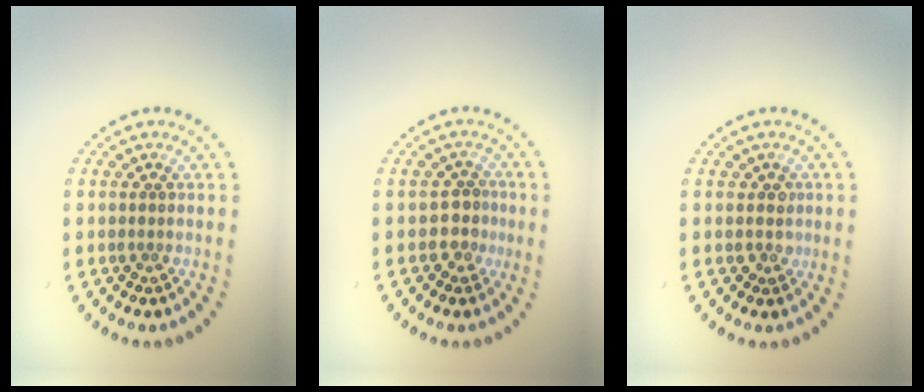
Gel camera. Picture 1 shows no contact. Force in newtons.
{"total": 1.9, "press": 1.6, "slide": 1.0}
{"total": 1.1, "press": 0.9, "slide": 0.6}